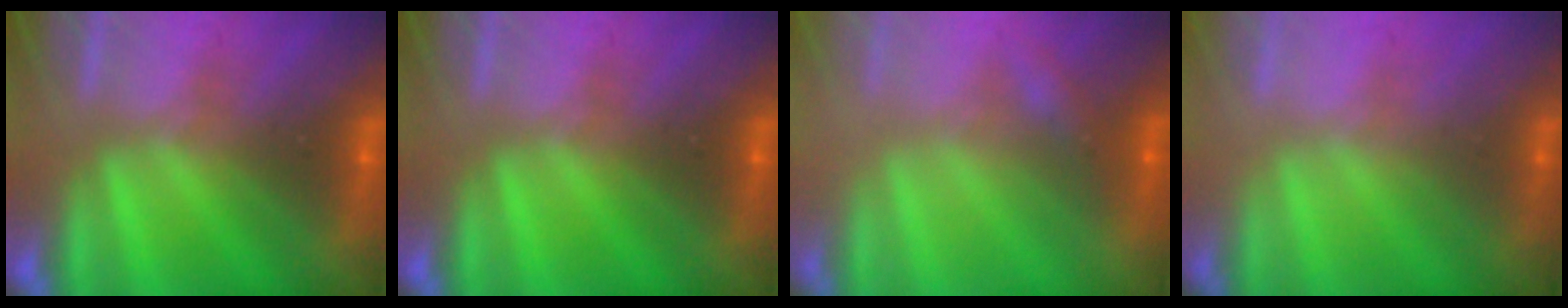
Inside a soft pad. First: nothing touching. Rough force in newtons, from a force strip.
{"total": 0.0}
{"total": 2.4}
{"total": 2.0}